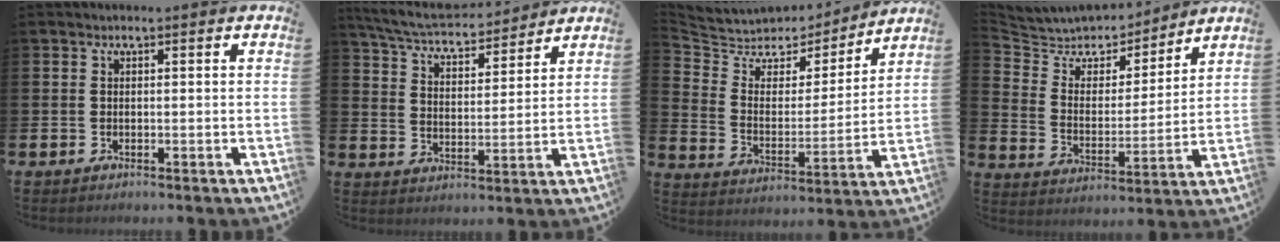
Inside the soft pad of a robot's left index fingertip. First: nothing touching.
{"total": 6.4, "force": [6.1, 1.2, 1.7], "torque": [-0.064, -0.040, 0.106]}
{"total": 6.5, "force": [5.7, 3.0, 0.6], "torque": [-0.059, -0.046, 0.098]}
{"total": 7.0, "force": [6.5, 2.5, 0.3], "torque": [-0.056, -0.053, 0.116]}